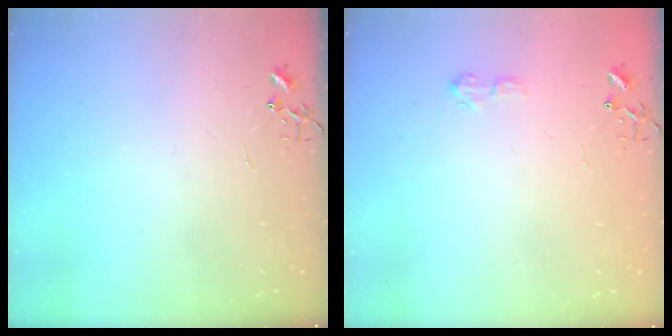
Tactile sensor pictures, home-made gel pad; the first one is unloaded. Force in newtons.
{"total": 6.4, "press": 6.4, "slide": 0.8}